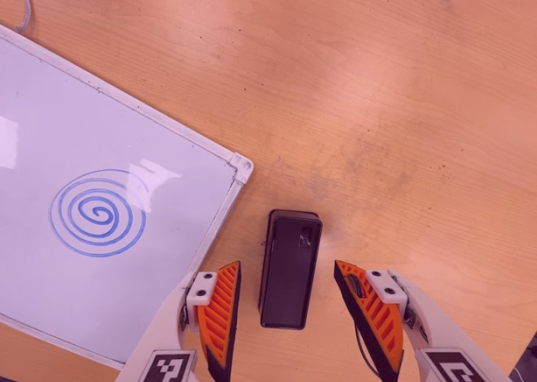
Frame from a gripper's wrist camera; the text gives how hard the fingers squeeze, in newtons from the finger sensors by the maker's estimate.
{"total": 0.0}